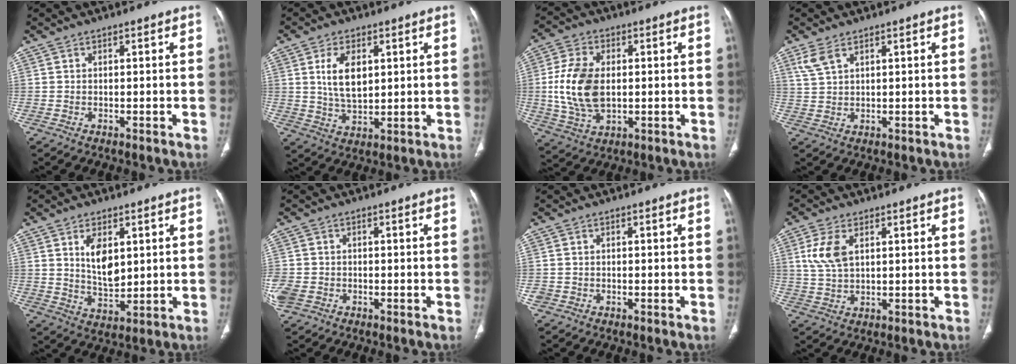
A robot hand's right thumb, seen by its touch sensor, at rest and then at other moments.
{"total": 7.9, "force": [2.2, 4.3, 6.2], "torque": [-0.108, -0.012, 0.048]}
{"total": 12.5, "force": [0.3, 7.7, 9.9], "torque": [-0.203, 0.000, 0.012]}
{"total": 3.6, "force": [2.2, 1.6, 2.3], "torque": [-0.056, 0.003, 0.056]}
{"total": 7.6, "force": [2.4, 4.1, 5.9], "torque": [-0.086, -0.018, 0.051]}
{"total": 5.4, "force": [-2.0, 4.4, 2.4], "torque": [-0.067, 0.011, -0.032]}
{"total": 1.2, "force": [-0.6, 1.0, 0.2], "torque": [-0.003, 0.003, -0.014]}
{"total": 6.1, "force": [1.9, 3.3, 4.8], "torque": [-0.111, -0.002, 0.042]}